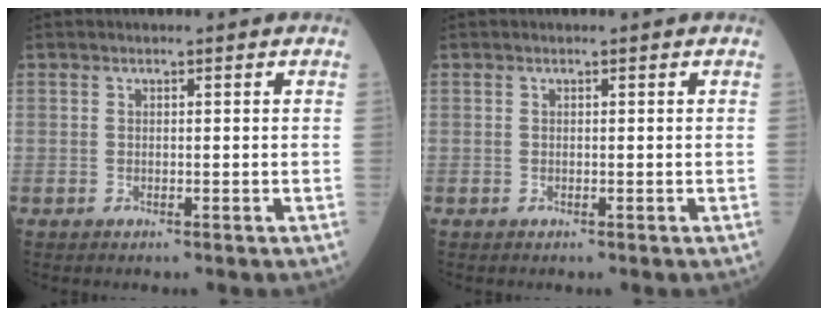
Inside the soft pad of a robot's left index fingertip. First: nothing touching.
{"total": 0.0}